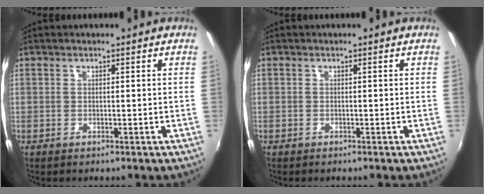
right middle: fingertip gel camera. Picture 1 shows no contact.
{"total": 0.5, "force": [-0.4, 0.4, 0.0], "torque": [0.000, 0.000, -0.008]}